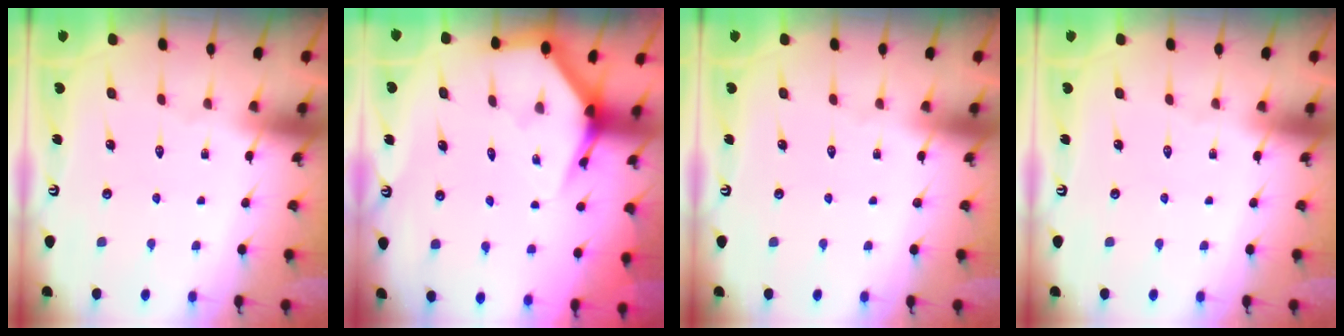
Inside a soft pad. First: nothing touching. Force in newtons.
{"total": 3.9, "press": 3.9, "slide": 0.2}
{"total": 0.0}
{"total": 0.0}